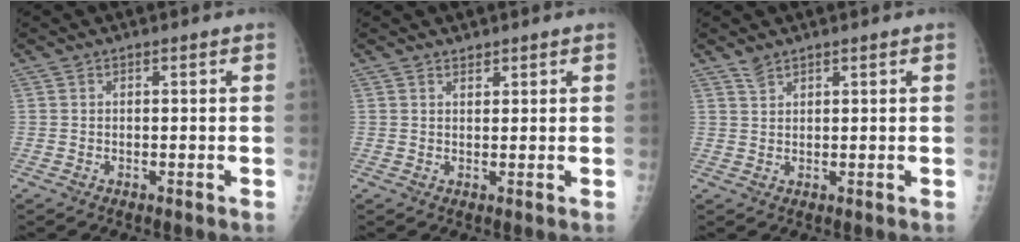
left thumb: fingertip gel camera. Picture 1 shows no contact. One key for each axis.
{"total": 1.2, "fx": 1.1, "fy": 0.6, "fz": 0.3, "tx": 0.005, "ty": -0.008, "tz": 0.016}
{"total": 1.6, "fx": 1.4, "fy": 0.6, "fz": 0.4, "tx": -0.004, "ty": -0.002, "tz": 0.030}